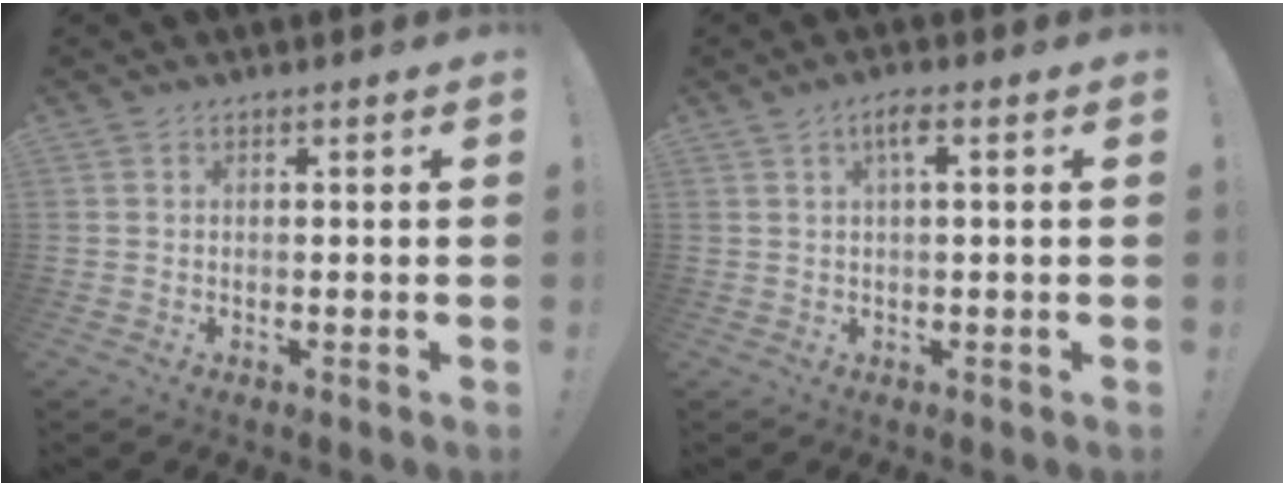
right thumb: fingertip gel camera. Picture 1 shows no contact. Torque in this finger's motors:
{"motor_torque": [-0.09, 0.09, -0.02, 0.03, 0.00]}